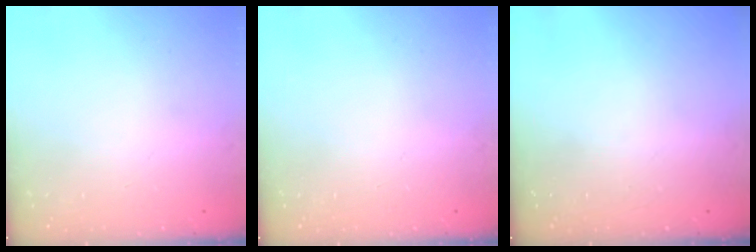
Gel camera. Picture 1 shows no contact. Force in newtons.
{"total": 0.0}
{"total": 0.0}